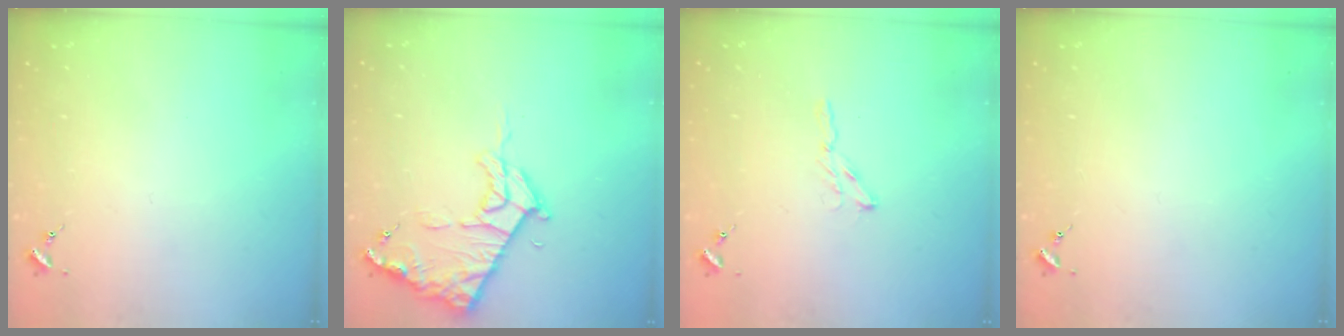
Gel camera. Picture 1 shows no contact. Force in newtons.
{"total": 12.0, "press": 12.0, "slide": 1.2}
{"total": 3.9, "press": 3.8, "slide": 0.5}
{"total": 0.0}